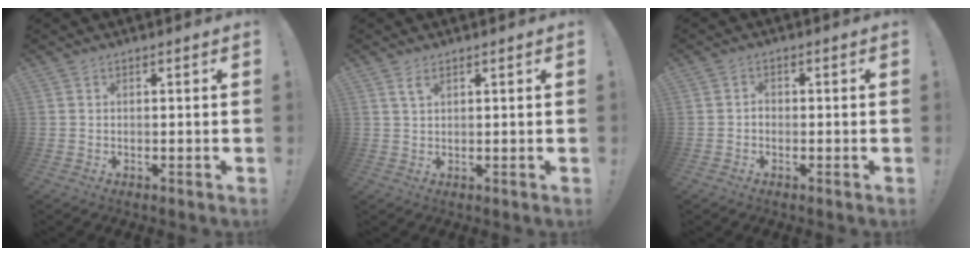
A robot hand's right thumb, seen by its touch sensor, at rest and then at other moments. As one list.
[{"total": 2.6, "force": [1.5, 1.1, 1.8], "torque": [-0.034, -0.002, 0.028]}, {"total": 1.6, "force": [-1.2, 0.8, 0.7], "torque": [-0.009, 0.006, -0.022]}]